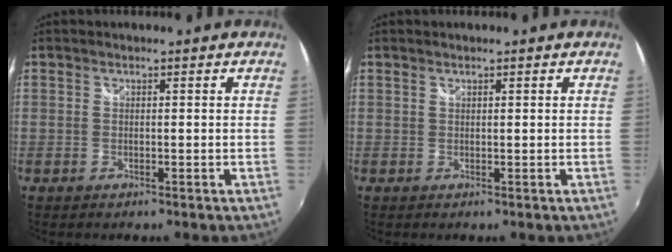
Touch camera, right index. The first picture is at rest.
{"total": 0.0}